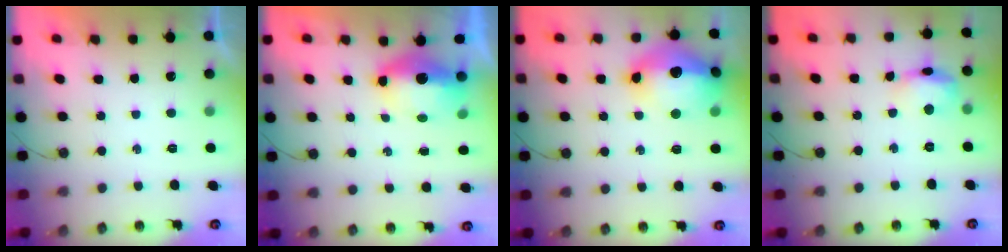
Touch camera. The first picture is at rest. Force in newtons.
{"total": 7.1, "press": 7.0, "slide": 0.8}
{"total": 19.2, "press": 19.1, "slide": 1.9}
{"total": 13.1, "press": 8.6, "slide": 9.9}